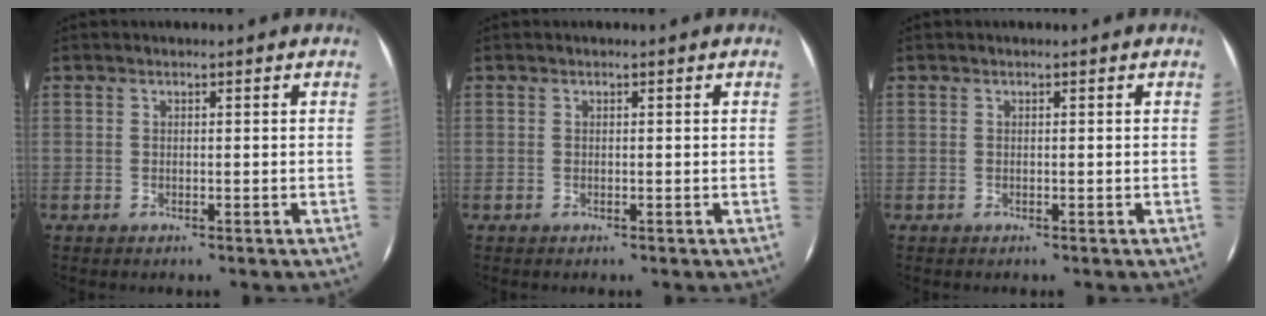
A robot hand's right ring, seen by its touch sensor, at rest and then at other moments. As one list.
[{"total": 0.0}, {"total": 0.0}]